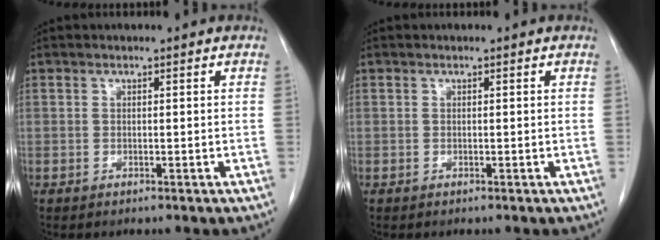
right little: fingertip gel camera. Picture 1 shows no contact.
{"total": 0.0}